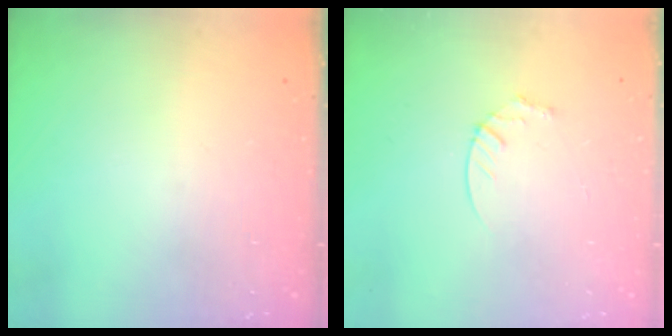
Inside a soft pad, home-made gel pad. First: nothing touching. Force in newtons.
{"total": 3.6, "press": 3.6, "slide": 0.4}